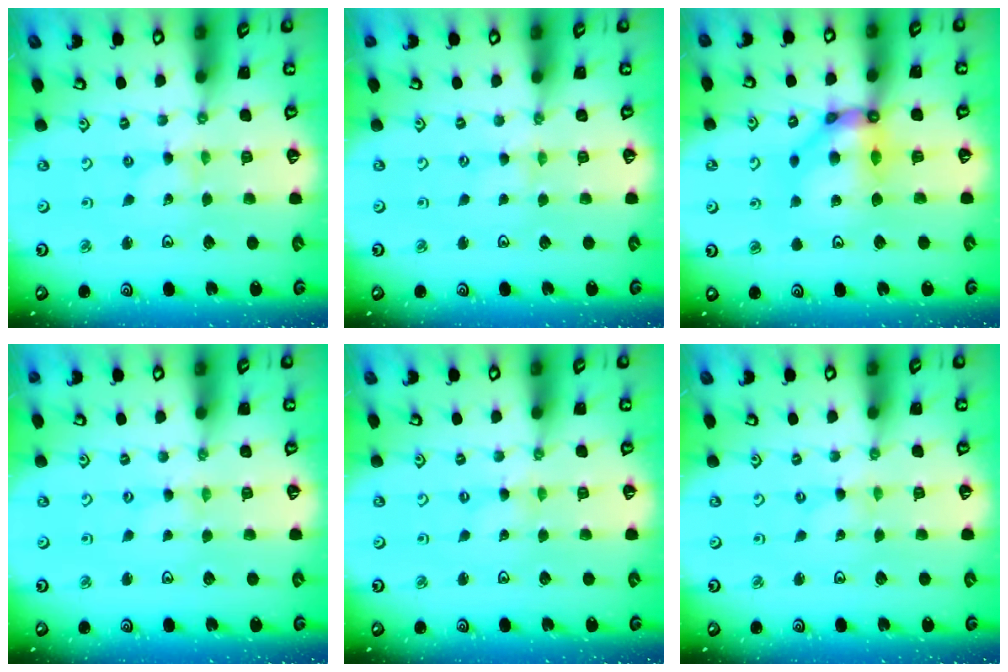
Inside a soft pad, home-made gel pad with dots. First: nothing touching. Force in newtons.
{"total": 0.5, "press": 0.5, "slide": 0.2}
{"total": 10.6, "press": 10.6, "slide": 0.9}
{"total": 0.0}
{"total": 0.0}
{"total": 0.0}